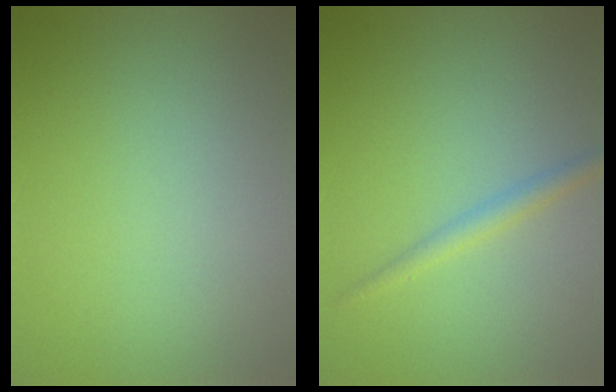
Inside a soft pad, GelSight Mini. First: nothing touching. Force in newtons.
{"total": 1.6, "press": 1.6, "slide": 0.0}